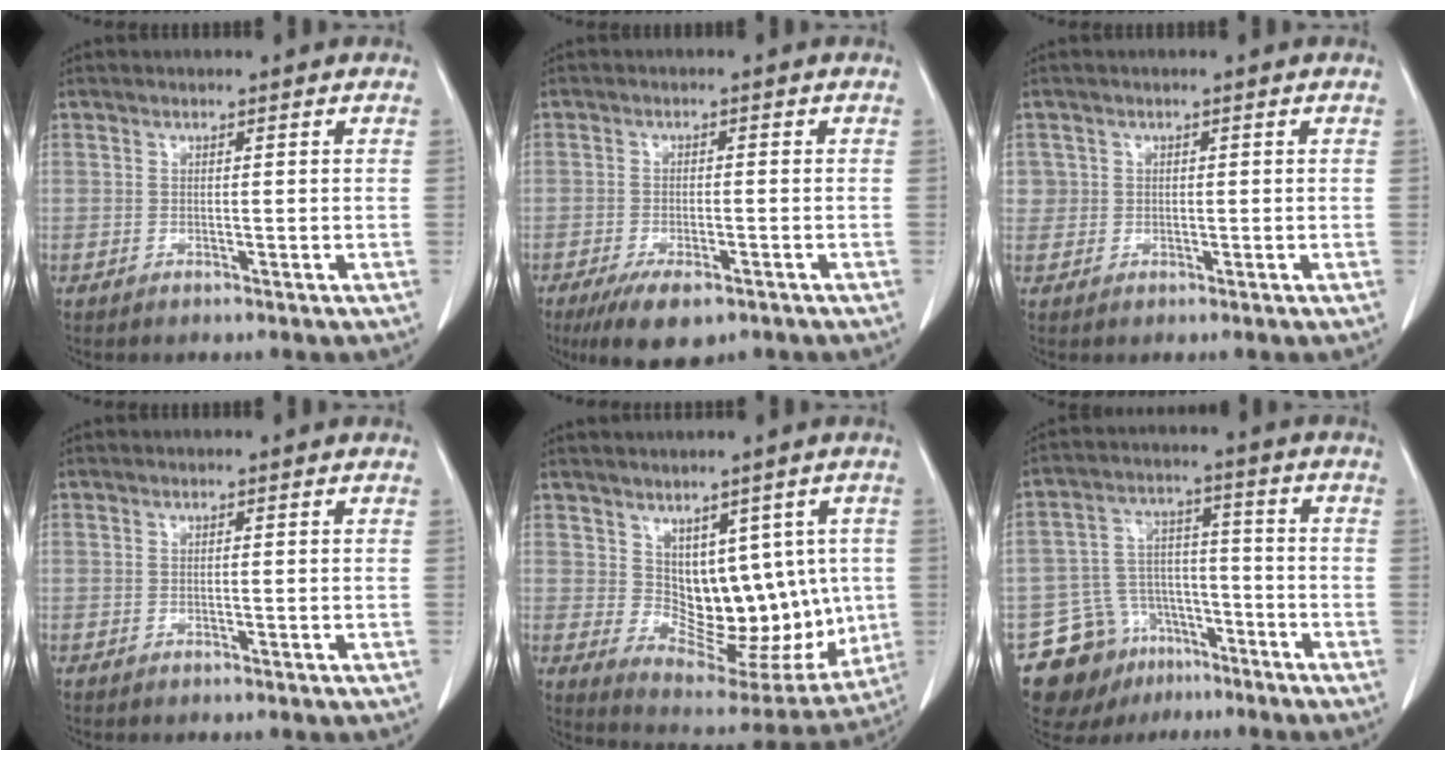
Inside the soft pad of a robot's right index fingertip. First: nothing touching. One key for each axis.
{"total": 7.4, "fx": -4.9, "fy": 2.7, "fz": 4.8, "tx": -0.078, "ty": -0.012, "tz": -0.078}
{"total": 1.9, "fx": 0.5, "fy": 1.8, "fz": 0.0, "tx": 0.018, "ty": 0.005, "tz": 0.006}
{"total": 0.0}
{"total": 12.8, "fx": 1.5, "fy": 7.8, "fz": 10.0, "tx": -0.108, "ty": 0.010, "tz": 0.050}
{"total": 12.5, "fx": -8.2, "fy": 8.5, "fz": 4.2, "tx": -0.077, "ty": 0.039, "tz": -0.128}